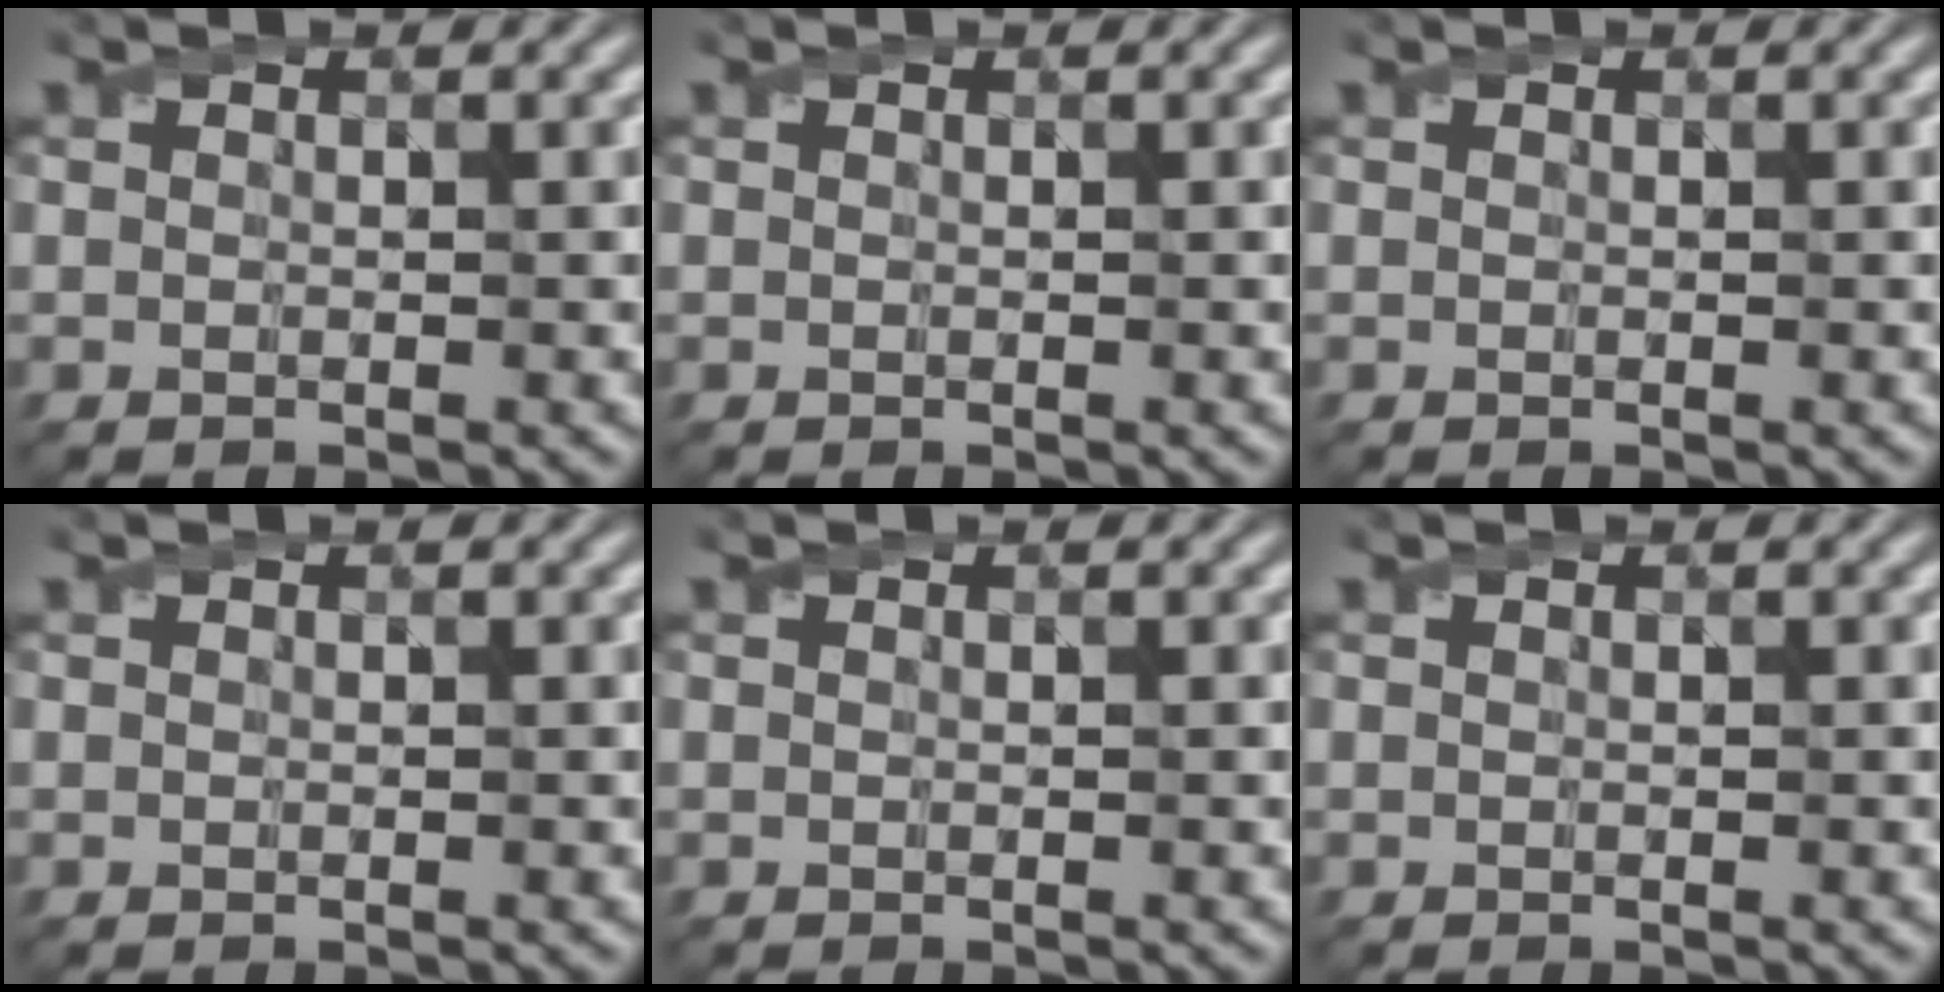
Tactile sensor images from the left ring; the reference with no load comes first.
{"total": 0.0}
{"total": 0.0}
{"total": 0.0}
{"total": 0.0}
{"total": 0.0}